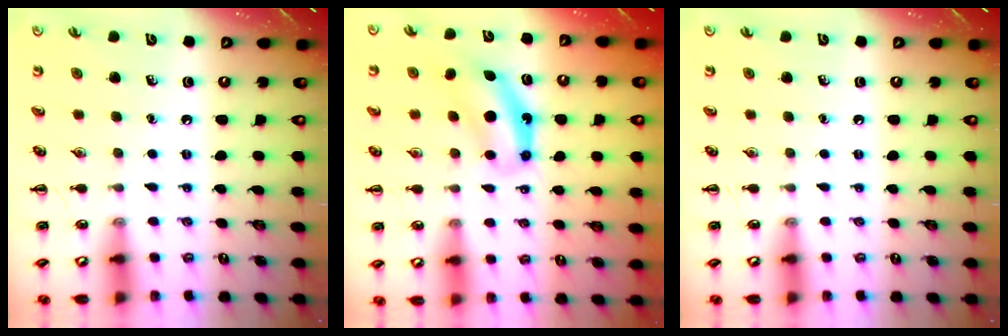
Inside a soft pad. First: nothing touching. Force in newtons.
{"total": 6.9, "press": 6.9, "slide": 0.2}
{"total": 0.0}